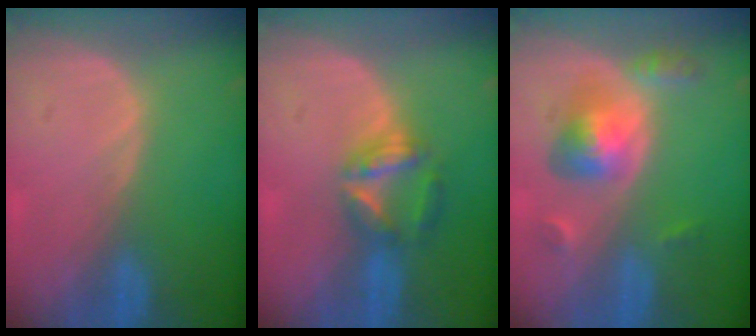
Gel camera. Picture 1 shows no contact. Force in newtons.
{"total": 5.8, "press": 5.4, "slide": 2.3}
{"total": 6.1, "press": 5.7, "slide": 2.2}